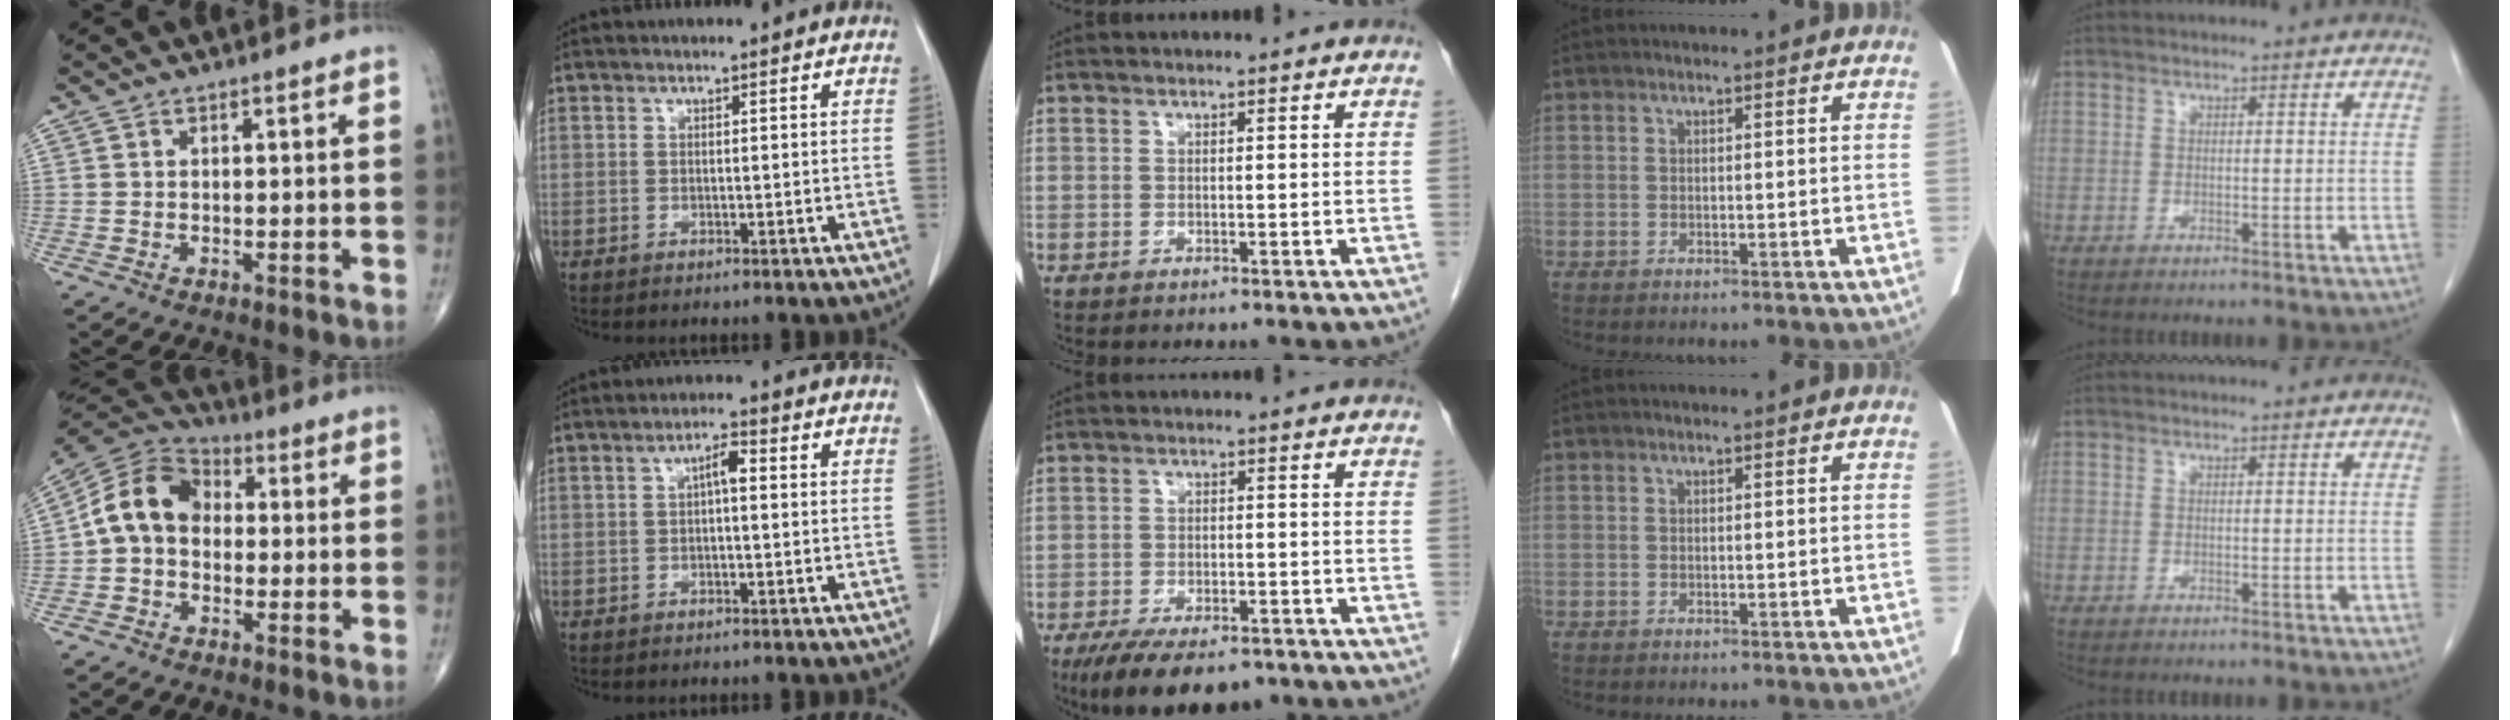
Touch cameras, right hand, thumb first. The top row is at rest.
{"thumb": {"total": 11.3, "force": [-0.1, 8.7, 7.2], "torque": [-0.118, 0.036, -0.019]}, "index": {"total": 3.0, "force": [0.4, 0.8, 2.9], "torque": [-0.050, 0.011, 0.005]}, "middle": {"total": 11.5, "force": [-8.5, 4.5, 6.4], "torque": [-0.104, -0.011, -0.129]}}